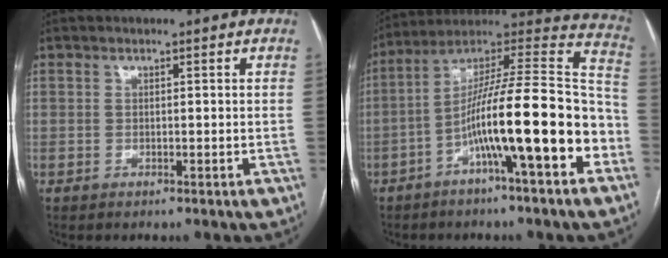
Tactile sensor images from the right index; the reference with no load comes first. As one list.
[{"total": 19.9, "force": [-6.7, 1.8, 18.7], "torque": [-0.271, 0.025, -0.109]}]